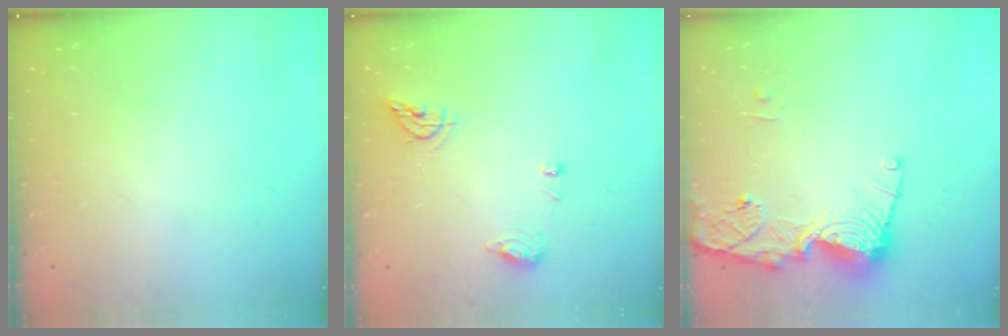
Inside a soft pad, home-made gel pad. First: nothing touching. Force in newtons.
{"total": 8.0, "press": 8.0, "slide": 0.9}
{"total": 14.4, "press": 14.4, "slide": 1.4}